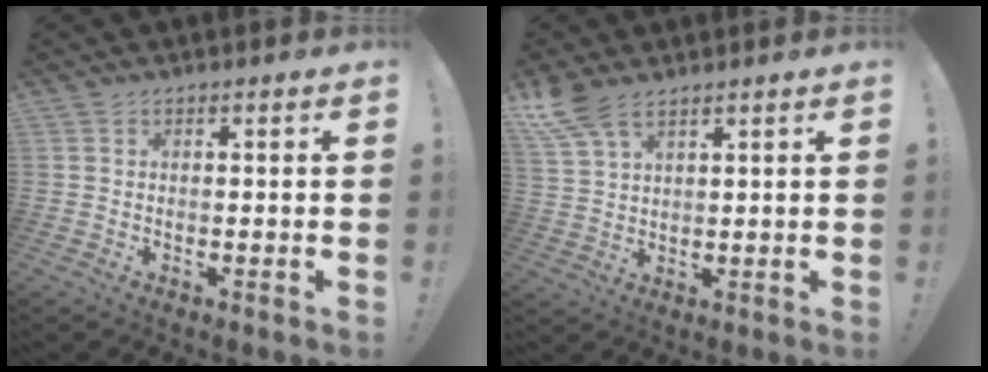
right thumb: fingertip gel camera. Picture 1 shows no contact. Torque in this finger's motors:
{"motor_torque": [0.01, 0.04, 0.13, 0.09, 0.09]}